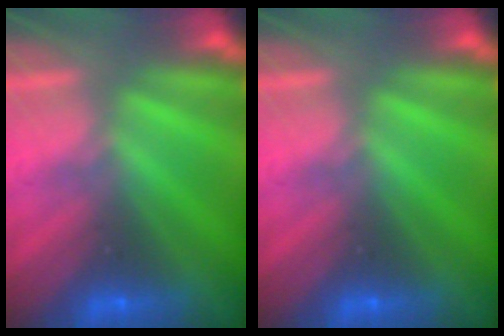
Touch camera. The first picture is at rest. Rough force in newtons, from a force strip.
{"total": 0.0}